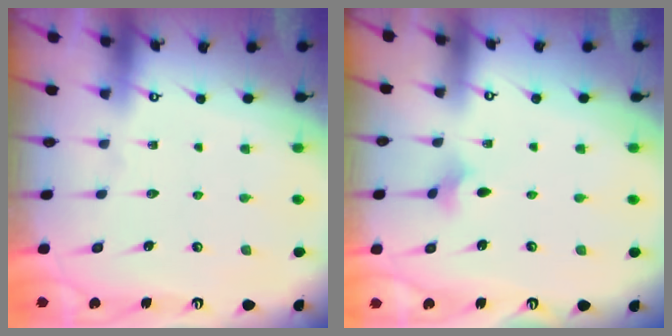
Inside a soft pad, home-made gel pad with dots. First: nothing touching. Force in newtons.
{"total": 1.8, "press": 1.7, "slide": 0.5}